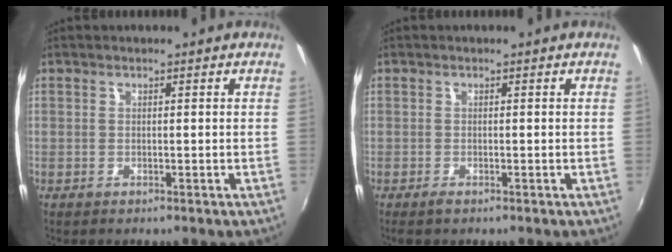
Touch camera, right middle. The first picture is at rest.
{"total": 1.0, "force": [-0.7, 0.2, 0.6], "torque": [-0.012, -0.004, -0.015]}